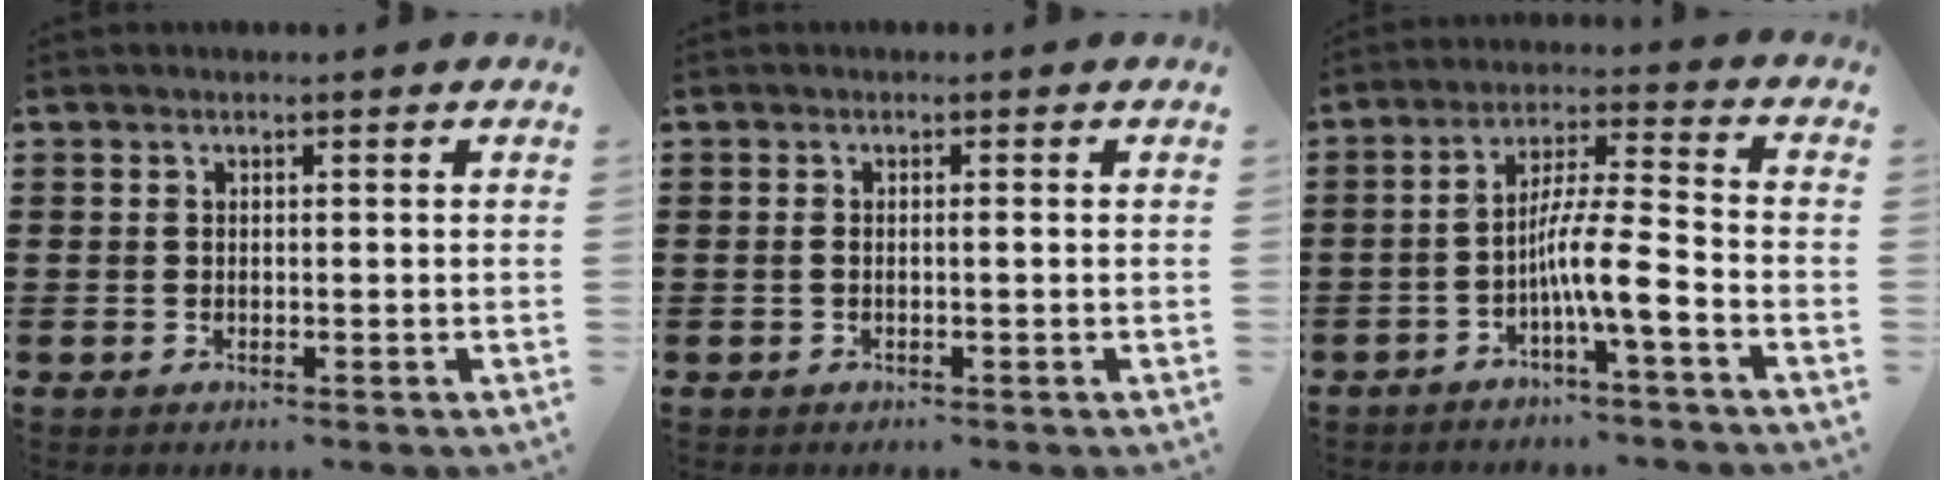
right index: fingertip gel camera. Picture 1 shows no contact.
{"total": 0.8, "force": [-0.2, 0.1, 0.8], "torque": [-0.016, -0.001, -0.004]}
{"total": 8.3, "force": [-3.6, 0.6, 7.4], "torque": [-0.139, -0.001, -0.069]}